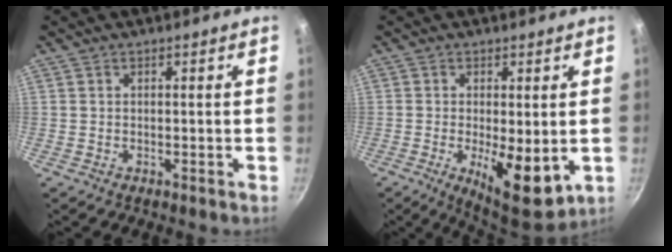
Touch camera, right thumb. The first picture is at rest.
{"total": 10.2, "force": [-1.6, 3.8, 9.4], "torque": [-0.127, -0.013, -0.011]}